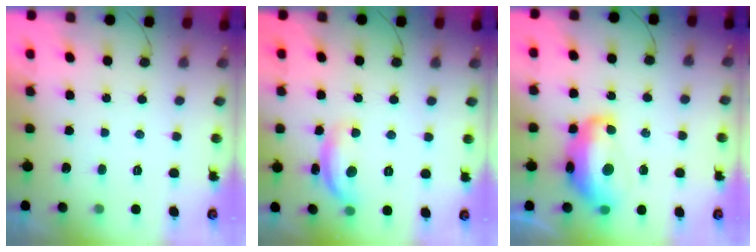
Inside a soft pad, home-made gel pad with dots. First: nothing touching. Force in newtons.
{"total": 11.2, "press": 11.2, "slide": 0.6}
{"total": 13.7, "press": 13.6, "slide": 1.2}